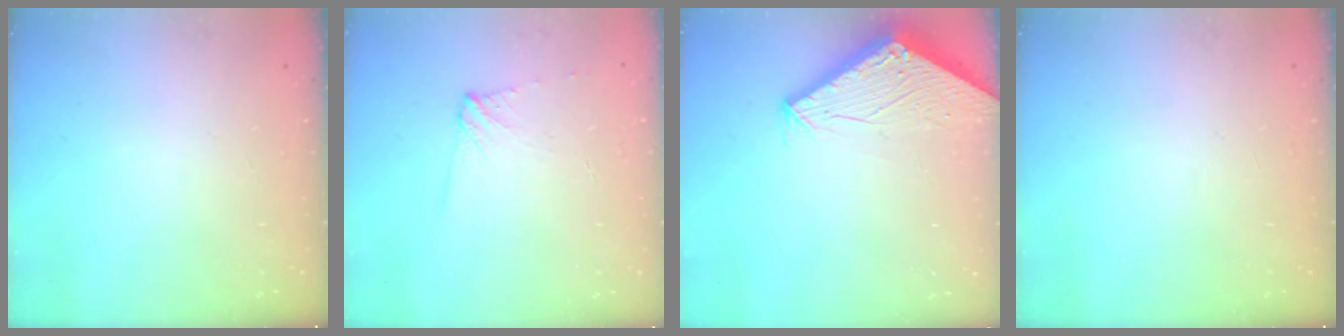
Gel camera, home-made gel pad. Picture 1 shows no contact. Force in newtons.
{"total": 4.6, "press": 4.5, "slide": 0.6}
{"total": 2.9, "press": 2.9, "slide": 0.2}
{"total": 0.0}